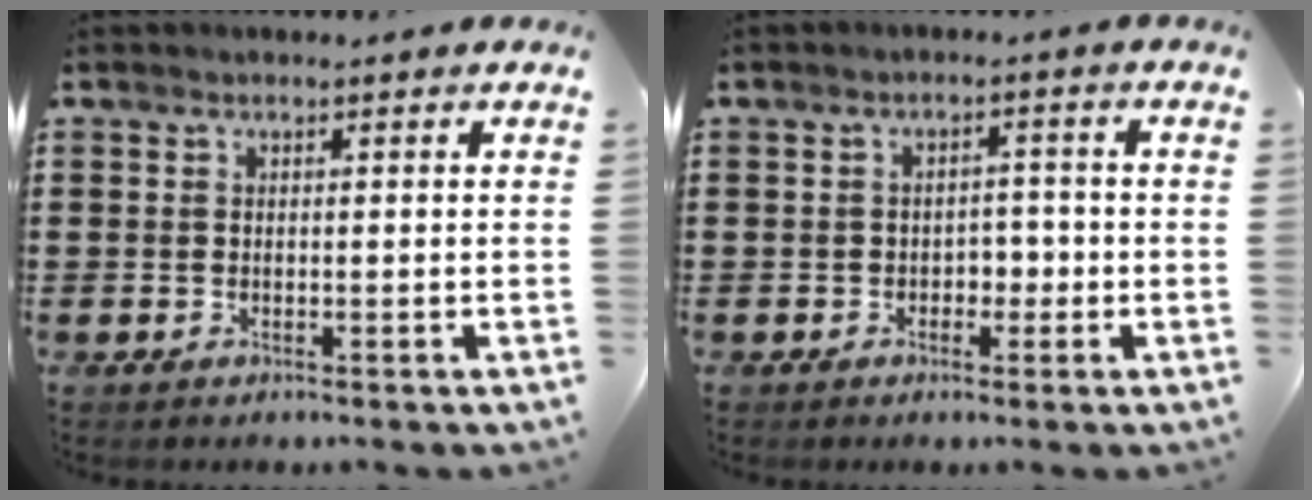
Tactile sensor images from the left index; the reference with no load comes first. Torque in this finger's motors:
{"motor_torque": [-0.03, -0.04, 0.11, 0.02]}